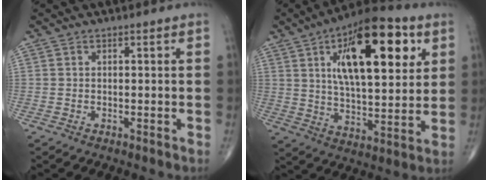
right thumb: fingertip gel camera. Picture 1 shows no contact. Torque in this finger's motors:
{"motor_torque": [-1.29, 2.36, 1.95, 0.82, 0.23]}